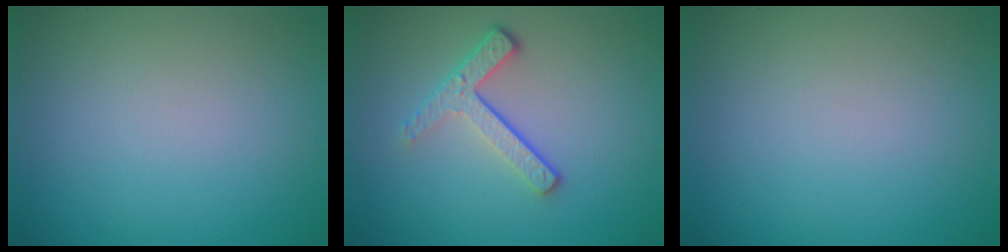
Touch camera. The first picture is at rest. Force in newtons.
{"total": 3.6, "press": 2.6, "slide": 2.5}
{"total": 0.0}